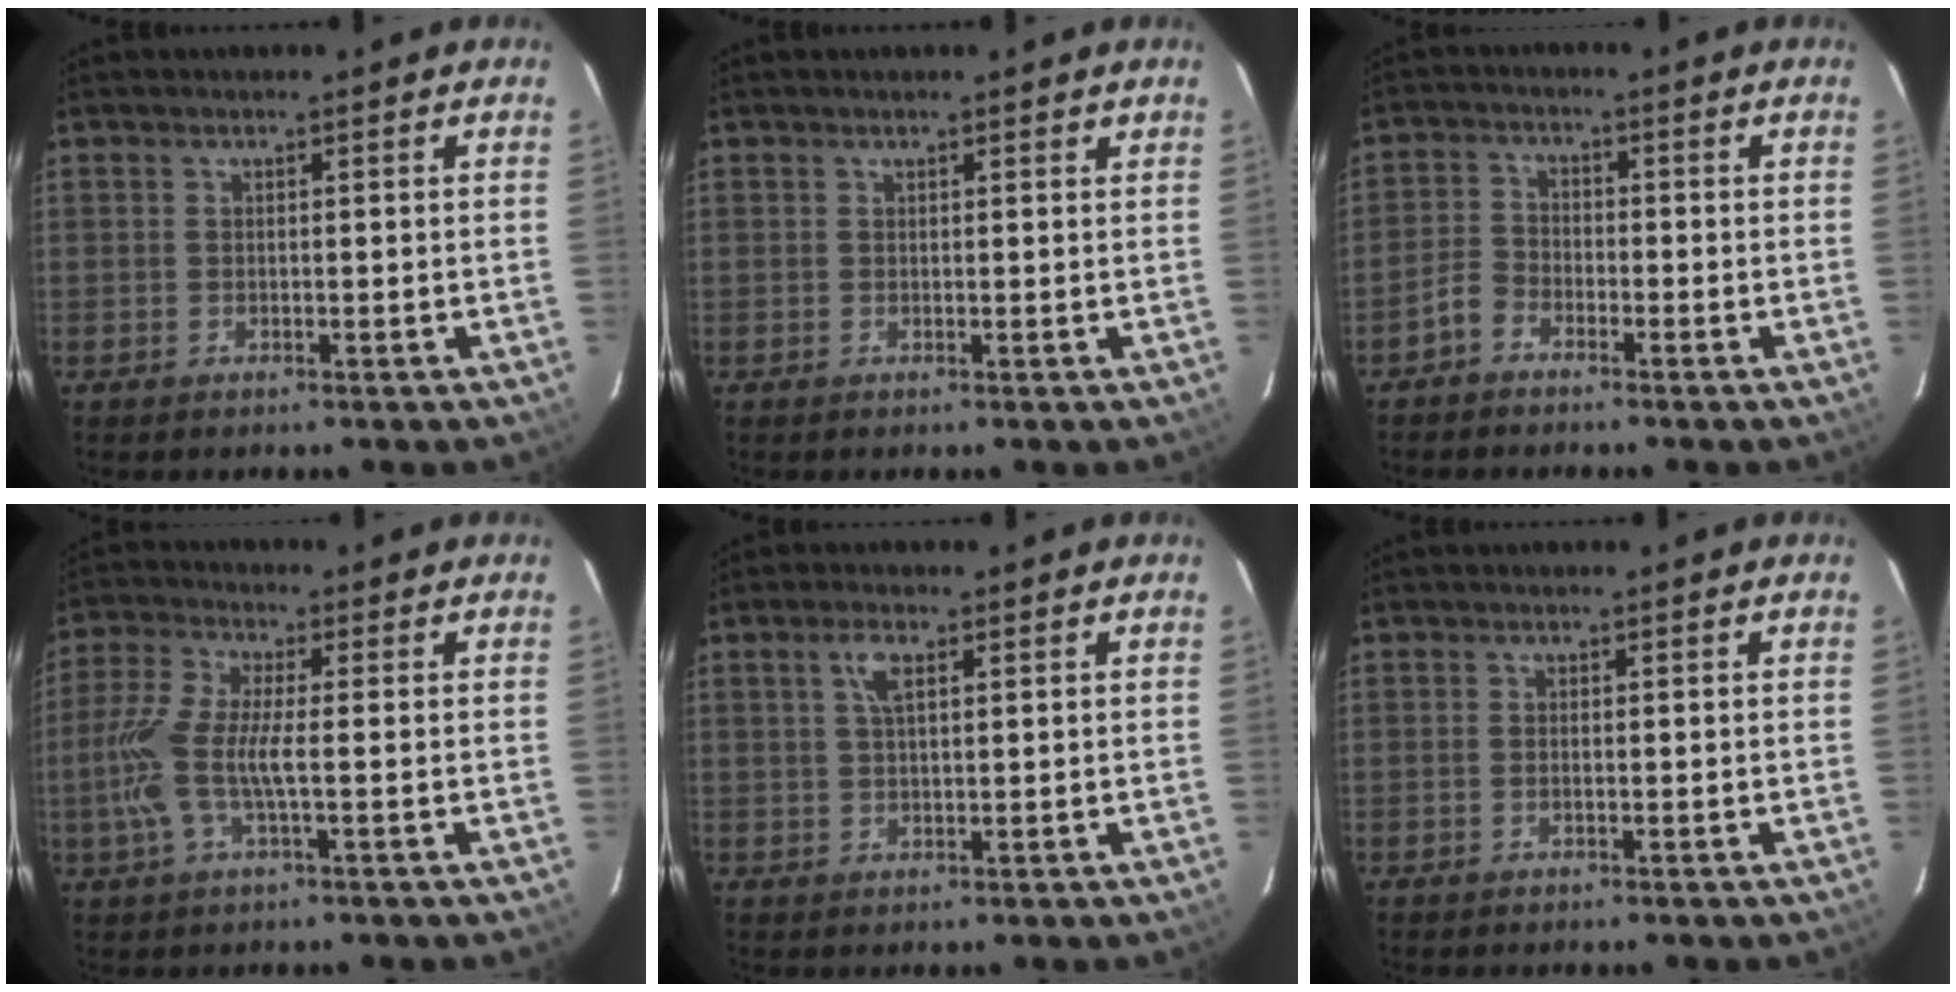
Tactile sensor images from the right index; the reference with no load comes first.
{"total": 1.4, "force": [1.2, 0.5, 0.5], "torque": [-0.010, 0.005, 0.013]}
{"total": 3.4, "force": [-2.6, 2.0, 1.0], "torque": [-0.024, 0.013, -0.053]}
{"total": 9.3, "force": [-1.6, 1.9, 8.9], "torque": [-0.203, 0.001, -0.033]}
{"total": 3.3, "force": [1.3, 1.2, 2.7], "torque": [-0.055, 0.007, 0.026]}
{"total": 0.6, "force": [-0.2, 0.0, 0.6], "torque": [-0.012, 0.001, -0.004]}